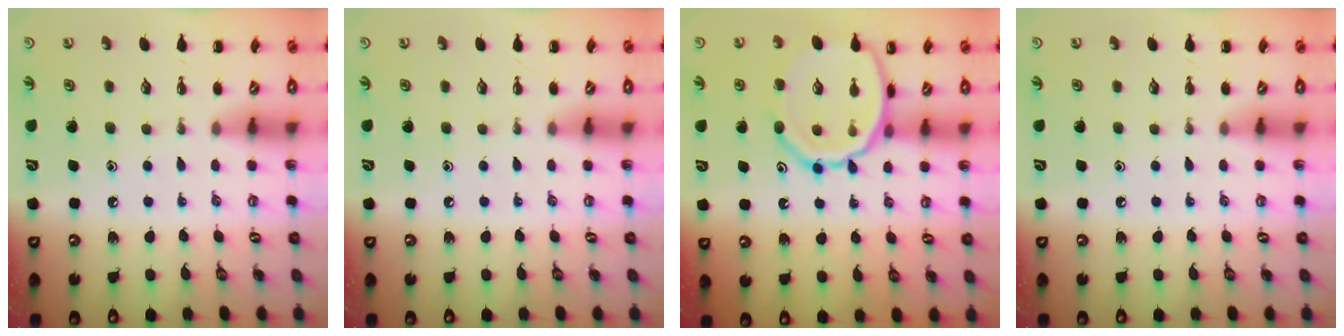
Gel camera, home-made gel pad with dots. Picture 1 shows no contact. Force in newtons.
{"total": 0.0}
{"total": 13.3, "press": 13.2, "slide": 1.2}
{"total": 0.0}